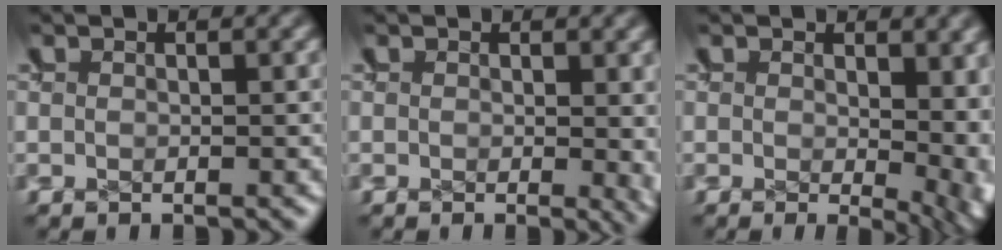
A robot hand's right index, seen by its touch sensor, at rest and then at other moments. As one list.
[{"total": 1.4, "force": [0.3, 0.4, 1.3], "torque": [-0.014, -0.008, 0.006]}, {"total": 3.4, "force": [-0.3, 1.8, 2.9], "torque": [-0.038, -0.025, 0.007]}]